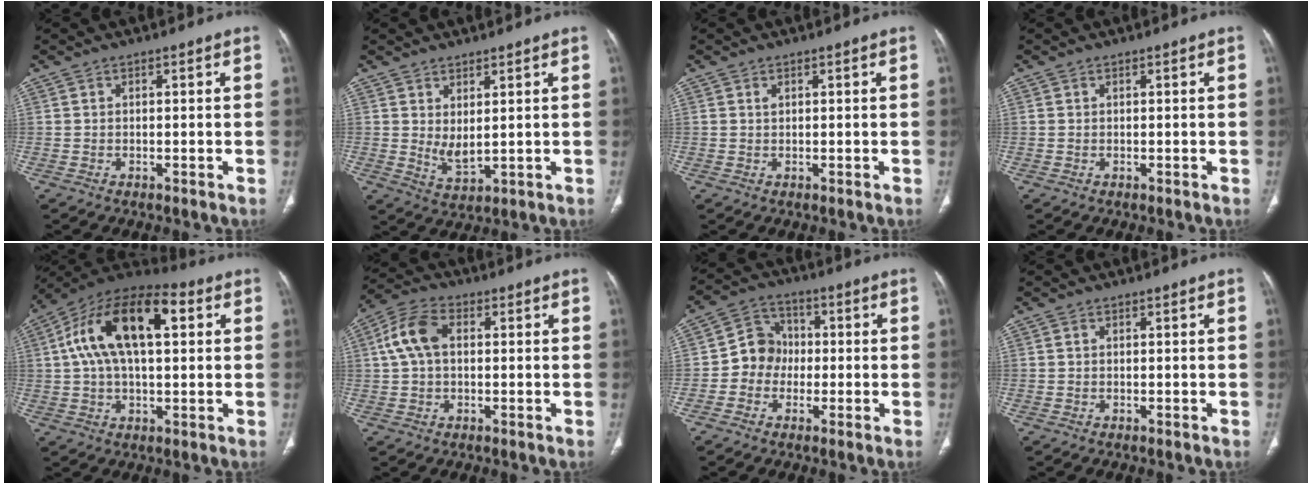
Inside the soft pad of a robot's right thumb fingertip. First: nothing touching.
{"total": 4.3, "force": [1.4, 1.8, 3.7], "torque": [-0.065, -0.024, 0.036]}
{"total": 0.7, "force": [0.4, 0.4, 0.4], "torque": [-0.007, 0.001, 0.009]}
{"total": 0.0}
{"total": 19.3, "force": [4.6, 9.6, 16.1], "torque": [-0.276, 0.032, 0.068]}
{"total": 8.2, "force": [1.3, 5.2, 6.3], "torque": [-0.132, 0.024, 0.022]}
{"total": 7.2, "force": [-1.1, 6.5, 2.8], "torque": [-0.016, 0.023, -0.035]}
{"total": 0.0}